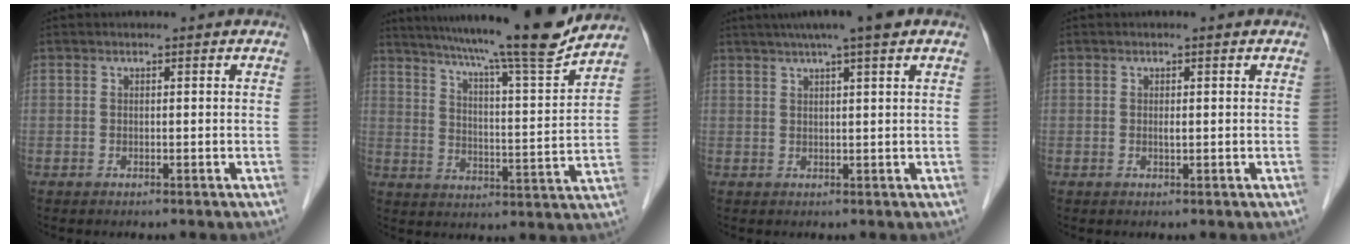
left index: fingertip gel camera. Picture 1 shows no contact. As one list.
[{"total": 17.5, "force": [15.3, -0.9, 8.4], "torque": [-0.135, -0.026, 0.218]}, {"total": 7.9, "force": [5.6, 0.0, 5.5], "torque": [-0.085, 0.031, 0.080]}, {"total": 0.6, "force": [0.0, 0.1, 0.6], "torque": [-0.015, -0.002, 0.003]}]